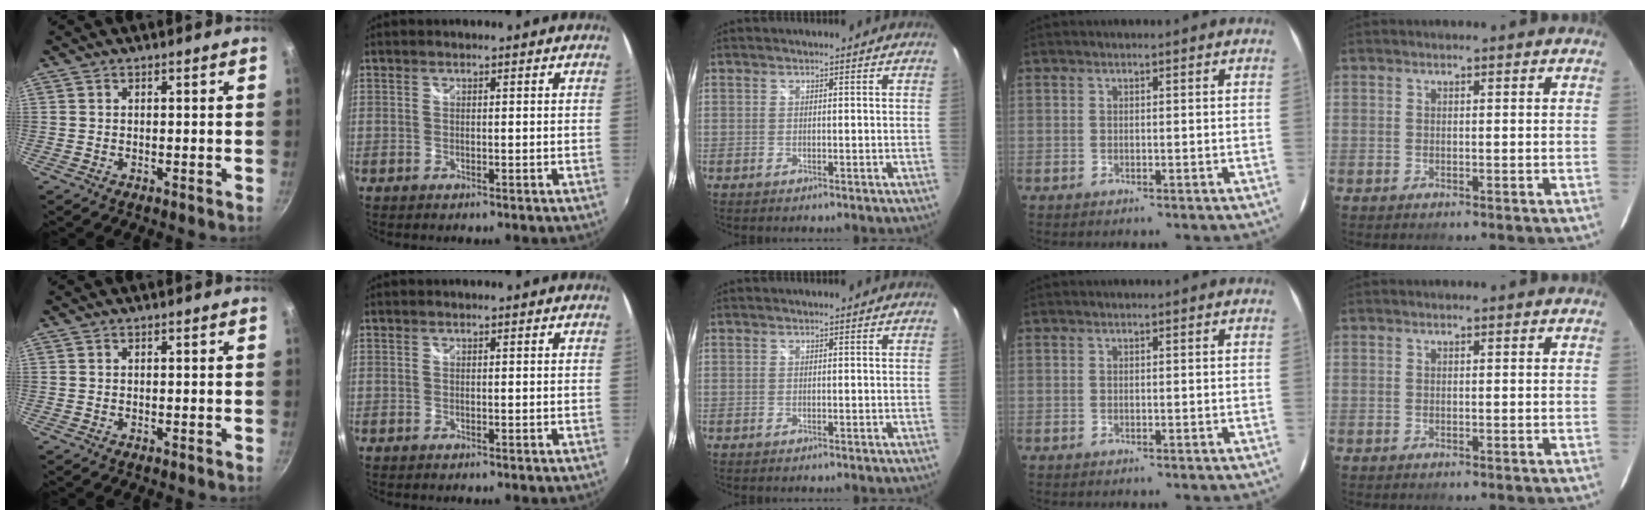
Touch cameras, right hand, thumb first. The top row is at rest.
{}